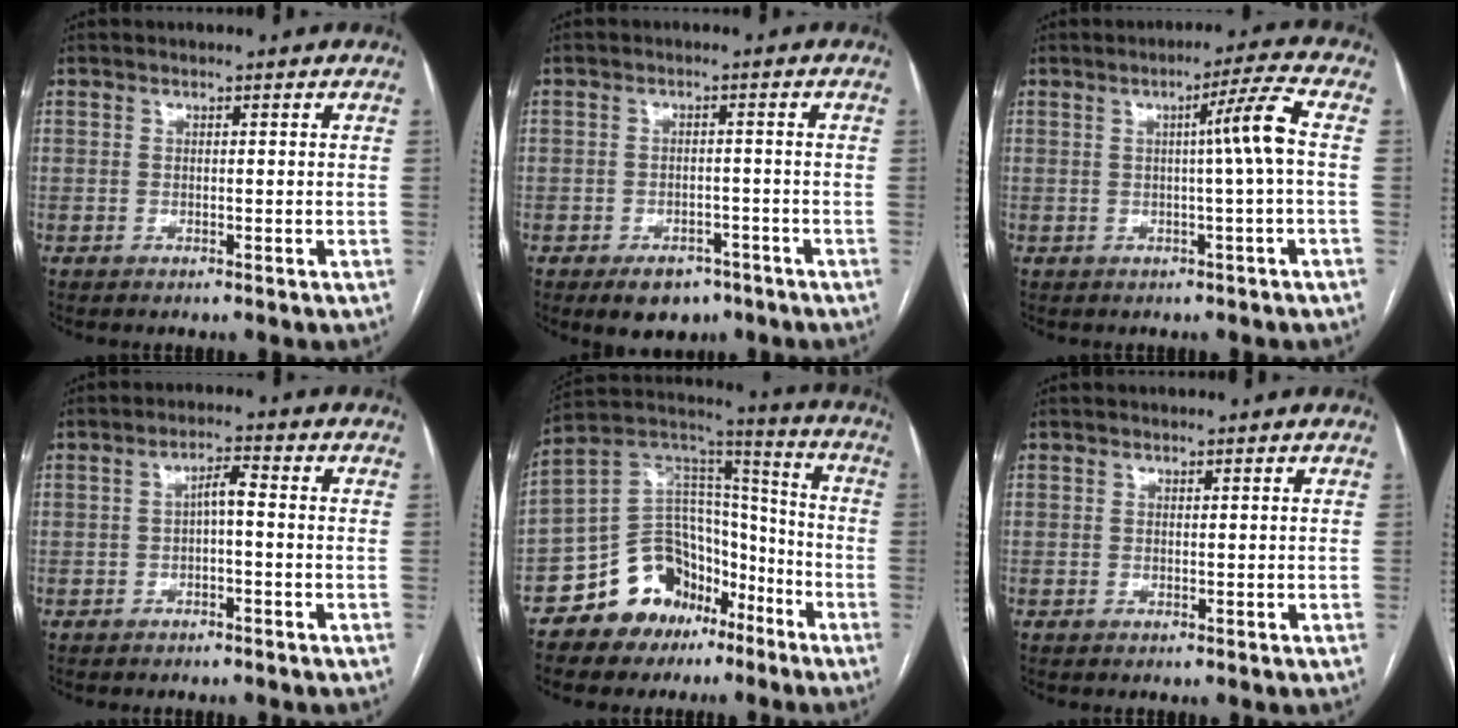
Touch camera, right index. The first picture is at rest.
{"total": 5.5, "force": [-3.6, 3.4, 2.2], "torque": [-0.029, 0.002, -0.045]}
{"total": 5.5, "force": [0.2, -1.4, 5.3], "torque": [-0.082, 0.006, 0.004]}
{"total": 2.8, "force": [-0.3, 0.6, 2.7], "torque": [-0.049, 0.013, -0.004]}
{"total": 15.6, "force": [-9.5, 10.8, 6.1], "torque": [-0.103, 0.086, -0.156]}
{"total": 0.0}